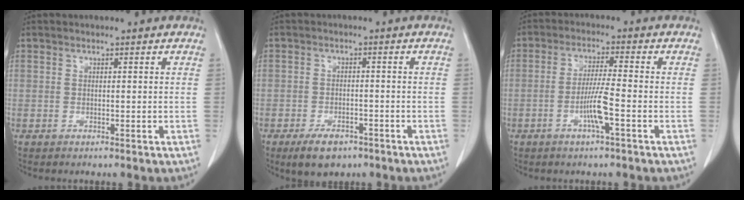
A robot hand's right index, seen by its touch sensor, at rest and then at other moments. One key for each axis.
{"total": 5.2, "fx": -3.5, "fy": 2.8, "fz": 2.7, "tx": -0.047, "ty": -0.001, "tz": -0.051}
{"total": 5.3, "fx": -2.0, "fy": -0.3, "fz": 5.0, "tx": -0.098, "ty": -0.002, "tz": -0.038}